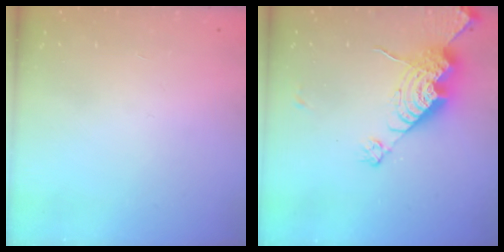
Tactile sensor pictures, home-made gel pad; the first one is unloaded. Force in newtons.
{"total": 15.9, "press": 15.9, "slide": 1.3}